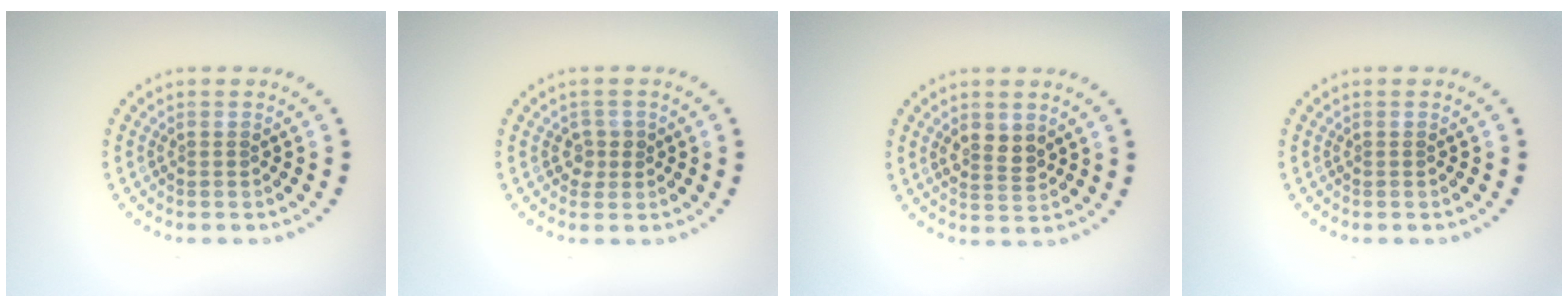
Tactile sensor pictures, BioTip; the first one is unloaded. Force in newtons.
{"total": 1.2, "press": 1.1, "slide": 0.4}
{"total": 2.1, "press": 2.0, "slide": 0.4}
{"total": 0.0}